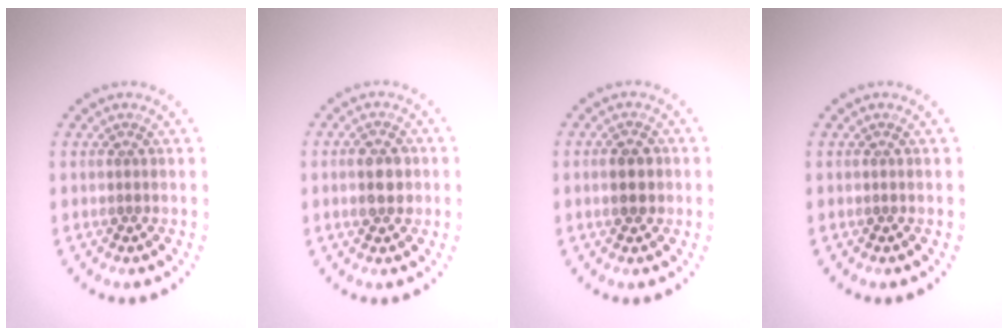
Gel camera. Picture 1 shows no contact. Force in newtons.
{"total": 2.9, "press": 2.9, "slide": 0.2}
{"total": 2.2, "press": 2.1, "slide": 0.1}
{"total": 0.0}